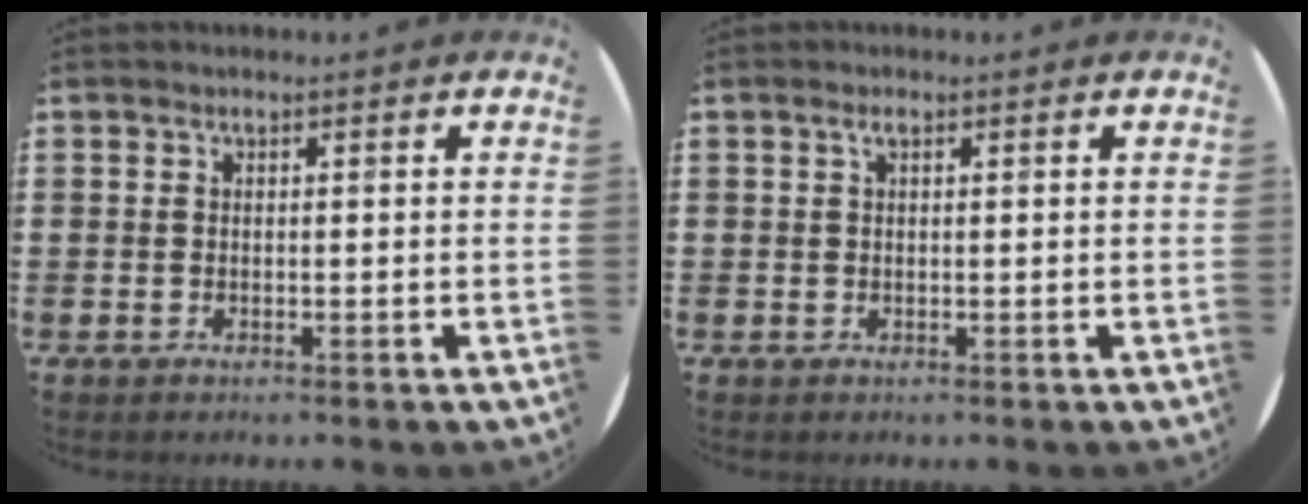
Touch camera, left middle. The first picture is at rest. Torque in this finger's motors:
{"motor_torque": [0.14, 0.11, -0.08, -0.02]}